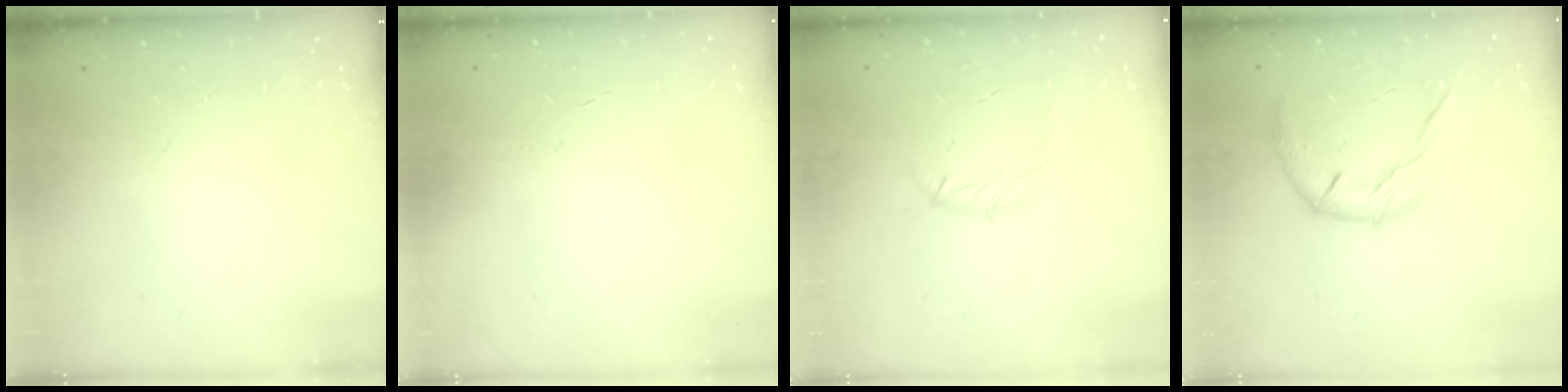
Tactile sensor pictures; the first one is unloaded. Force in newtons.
{"total": 0.0}
{"total": 5.7, "press": 5.7, "slide": 0.6}
{"total": 10.8, "press": 10.8, "slide": 0.5}